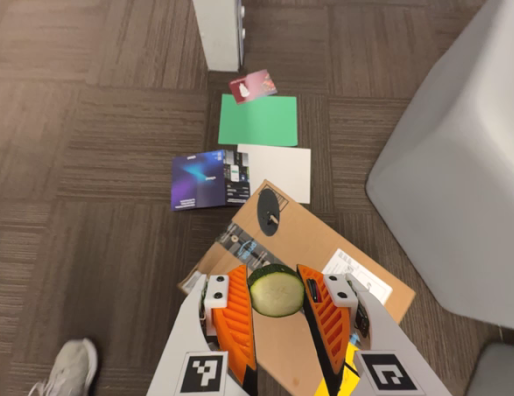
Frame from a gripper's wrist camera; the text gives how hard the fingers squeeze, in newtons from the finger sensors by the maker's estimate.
{"total": 10.1, "left": 10.0, "right": 10.2}